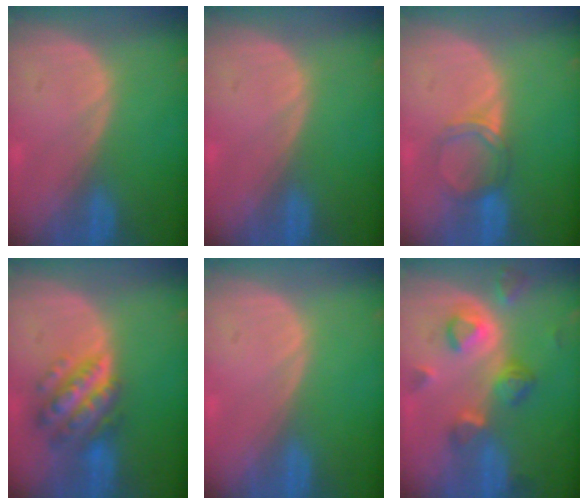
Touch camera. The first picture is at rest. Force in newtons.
{"total": 0.0}
{"total": 3.7, "press": 3.4, "slide": 1.6}
{"total": 7.7, "press": 7.7, "slide": 0.5}
{"total": 0.0}
{"total": 8.0, "press": 7.2, "slide": 3.5}